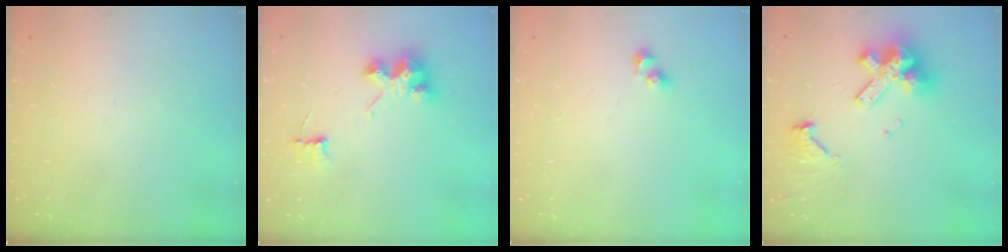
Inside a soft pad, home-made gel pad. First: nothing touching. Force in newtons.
{"total": 6.8, "press": 6.8, "slide": 0.2}
{"total": 2.7, "press": 2.5, "slide": 1.2}
{"total": 14.4, "press": 14.4, "slide": 1.3}